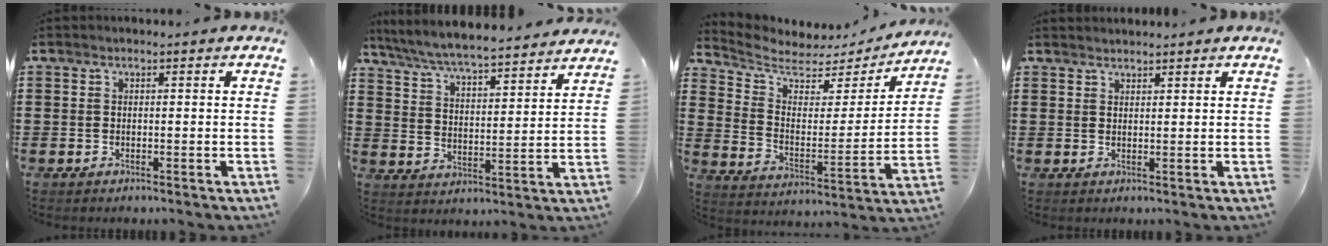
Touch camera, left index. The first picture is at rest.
{"total": 6.1, "force": [5.9, -0.1, 1.6], "torque": [-0.057, -0.040, 0.100]}
{"total": 5.4, "force": [4.7, 2.2, 1.5], "torque": [-0.060, -0.036, 0.076]}
{"total": 1.4, "force": [1.4, 0.1, 0.0], "torque": [-0.003, 0.001, 0.028]}